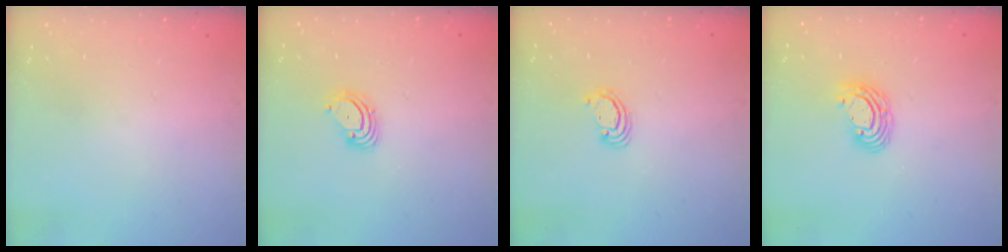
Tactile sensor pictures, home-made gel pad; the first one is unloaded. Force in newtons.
{"total": 3.4, "press": 3.4, "slide": 0.2}
{"total": 2.3, "press": 2.3, "slide": 0.2}
{"total": 7.3, "press": 7.1, "slide": 1.3}